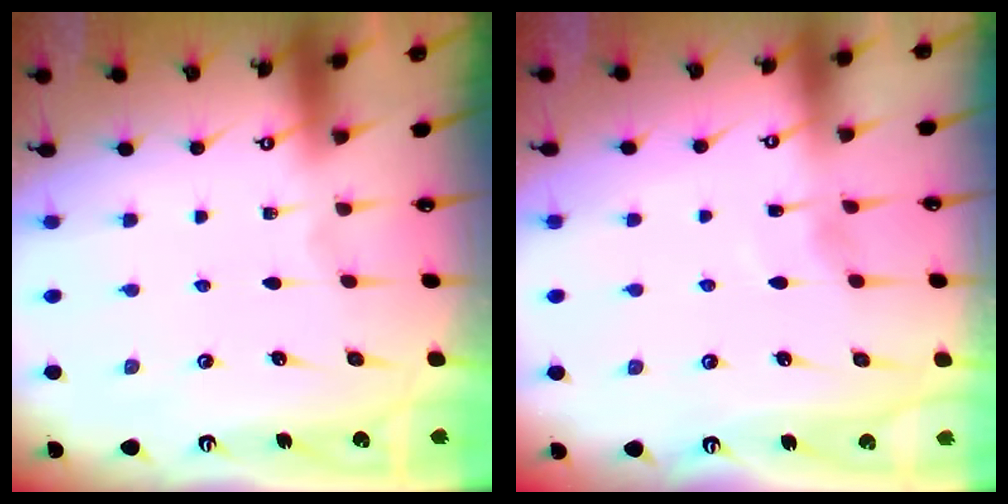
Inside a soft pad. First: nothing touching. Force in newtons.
{"total": 4.4, "press": 4.3, "slide": 0.6}